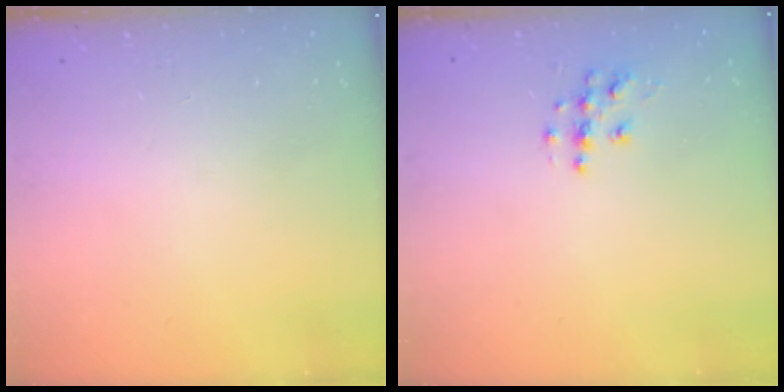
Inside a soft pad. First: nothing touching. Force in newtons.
{"total": 6.3, "press": 6.3, "slide": 0.3}